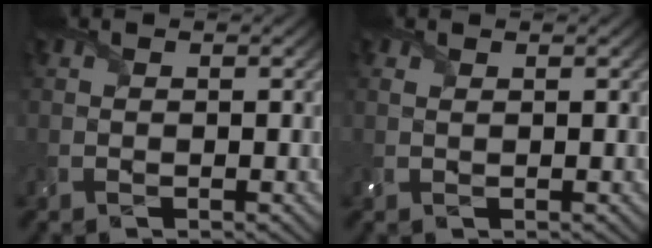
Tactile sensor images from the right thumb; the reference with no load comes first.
{"total": 0.6, "force": [0.5, 0.3, 0.4], "torque": [-0.016, 0.000, 0.010]}